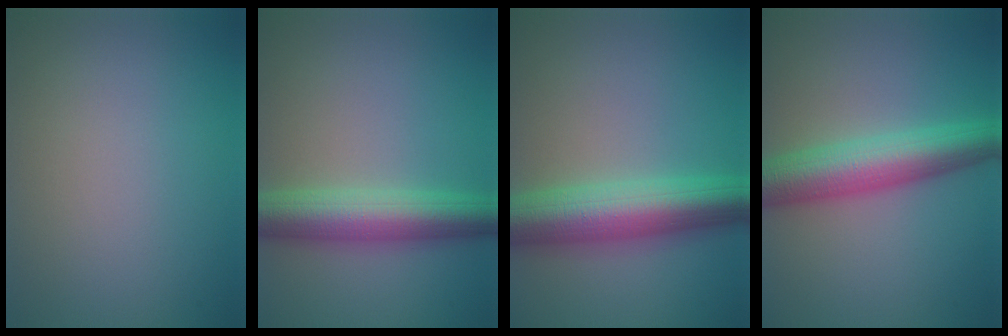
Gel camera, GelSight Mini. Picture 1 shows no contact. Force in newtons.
{"total": 6.5, "press": 6.5, "slide": 0.0}
{"total": 8.4, "press": 8.4, "slide": 0.2}
{"total": 6.8, "press": 6.8, "slide": 0.2}